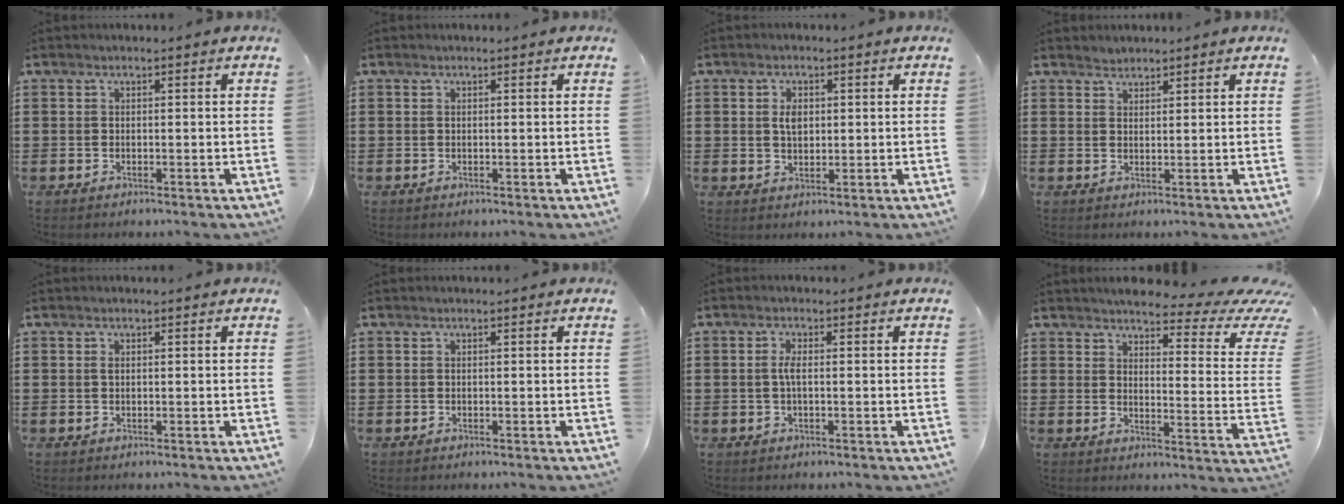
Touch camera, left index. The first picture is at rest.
{"total": 0.0}
{"total": 3.0, "force": [0.7, 1.7, 2.3], "torque": [-0.050, 0.009, 0.011]}
{"total": 1.4, "force": [1.3, 0.3, -0.3], "torque": [0.001, 0.001, 0.027]}
{"total": 0.7, "force": [0.2, 0.3, 0.5], "torque": [-0.013, 0.000, 0.003]}
{"total": 0.0}
{"total": 2.2, "force": [0.0, 0.6, 2.2], "torque": [-0.049, -0.001, -0.004]}
{"total": 4.9, "force": [3.9, 0.8, 2.9], "torque": [-0.053, -0.035, 0.057]}